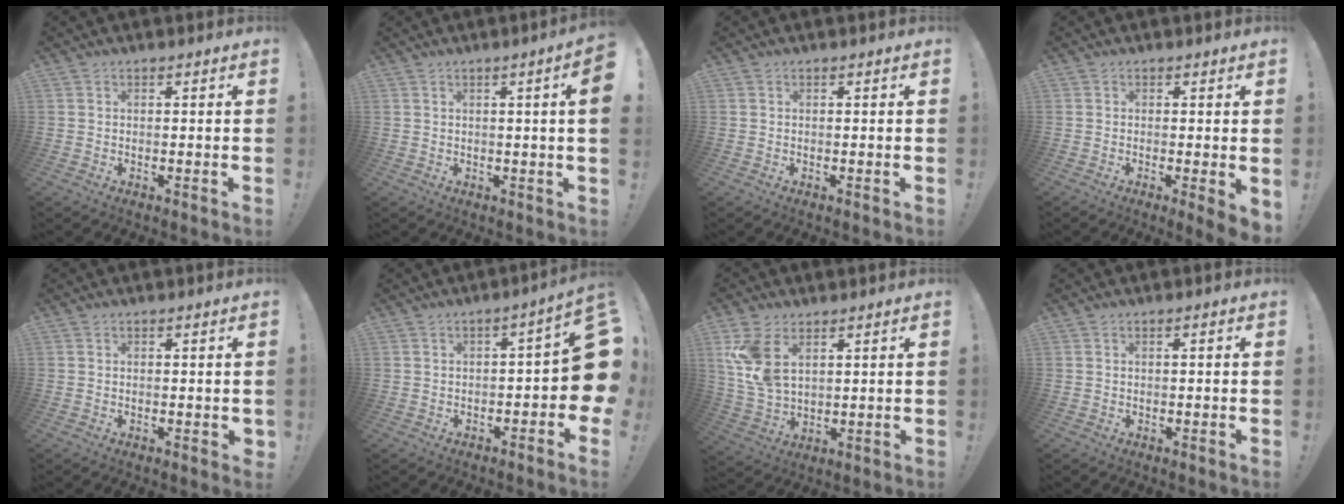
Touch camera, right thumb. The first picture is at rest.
{"total": 4.7, "force": [0.8, -0.7, 4.6], "torque": [-0.067, -0.011, 0.010]}
{"total": 0.0}
{"total": 3.2, "force": [0.6, 0.5, 3.1], "torque": [-0.040, -0.009, 0.016]}
{"total": 0.8, "force": [0.3, 0.6, 0.5], "torque": [-0.006, 0.002, 0.005]}
{"total": 8.0, "force": [0.0, 2.1, 7.7], "torque": [-0.089, -0.009, 0.002]}
{"total": 10.7, "force": [4.8, 6.2, 7.2], "torque": [-0.148, -0.018, 0.093]}
{"total": 0.6, "force": [-0.2, -0.2, 0.5], "torque": [-0.010, 0.000, -0.004]}